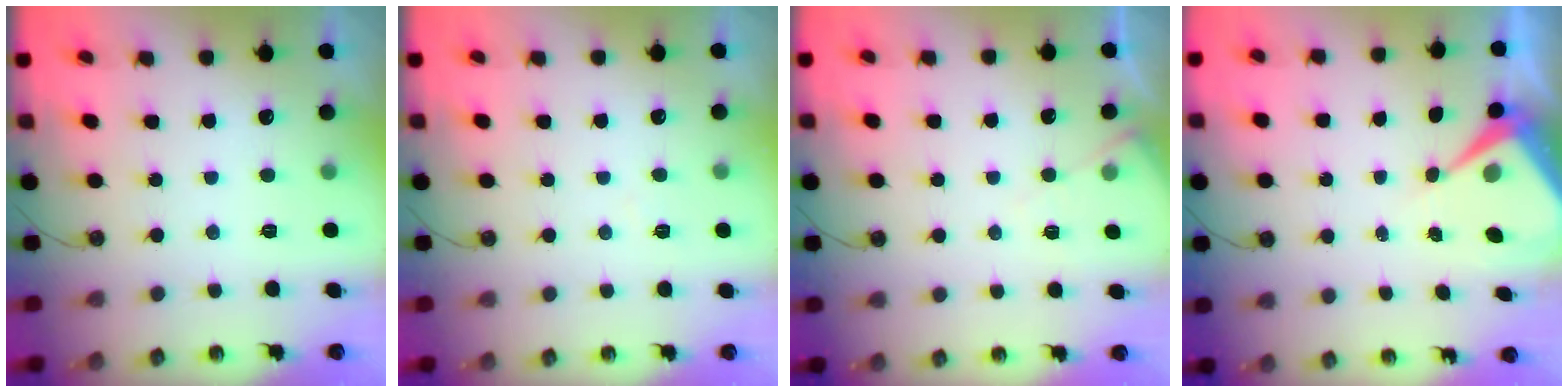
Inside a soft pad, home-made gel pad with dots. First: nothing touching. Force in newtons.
{"total": 3.8, "press": 3.7, "slide": 0.5}
{"total": 5.4, "press": 5.4, "slide": 0.8}
{"total": 7.8, "press": 7.8, "slide": 0.6}